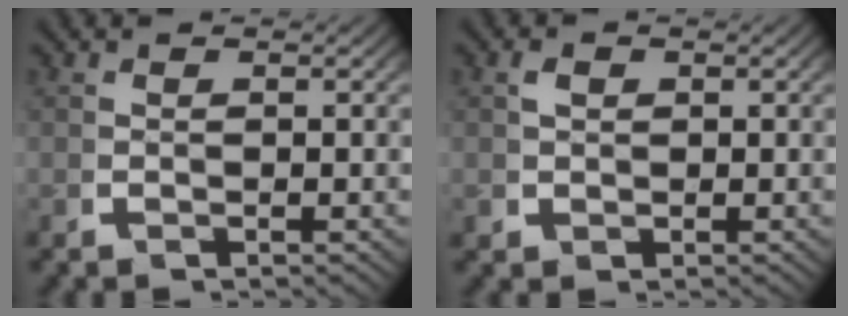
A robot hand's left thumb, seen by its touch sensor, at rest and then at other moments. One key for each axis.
{"total": 1.3, "fx": 0.5, "fy": 1.1, "fz": 0.3, "tx": 0.007, "ty": 0.001, "tz": 0.012}